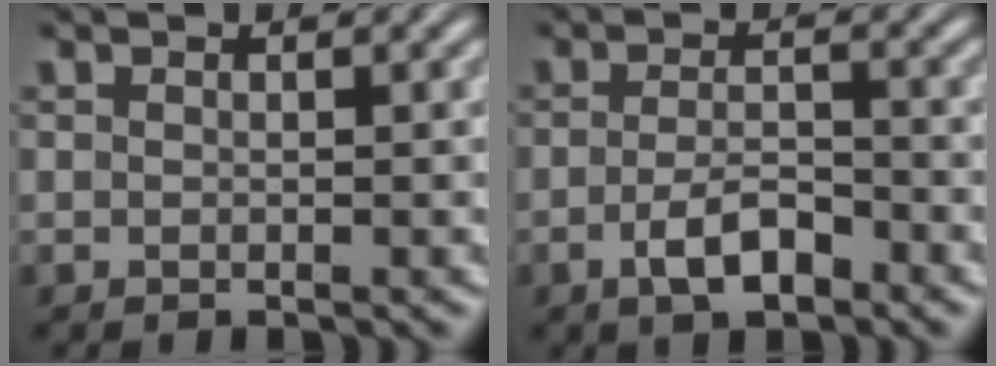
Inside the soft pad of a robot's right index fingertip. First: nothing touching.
{"total": 3.4, "force": [-2.3, 1.0, 2.3], "torque": [-0.040, -0.015, -0.032]}